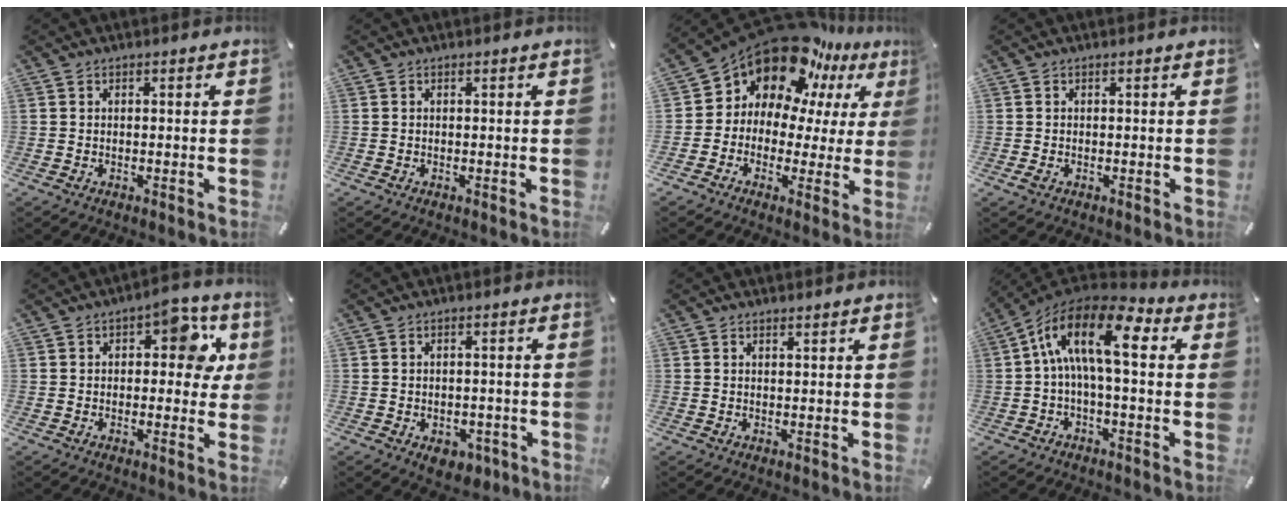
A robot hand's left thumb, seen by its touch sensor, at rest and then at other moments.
{"total": 0.0}
{"total": 16.7, "force": [11.8, 9.7, 6.8], "torque": [-0.140, -0.097, 0.208]}
{"total": 0.7, "force": [-0.3, 0.6, 0.3], "torque": [-0.004, 0.002, -0.006]}
{"total": 9.5, "force": [2.6, 5.3, 7.4], "torque": [-0.082, -0.006, 0.035]}
{"total": 4.7, "force": [-2.0, 3.3, 2.7], "torque": [-0.039, 0.005, -0.033]}
{"total": 0.8, "force": [0.7, 0.1, 0.3], "torque": [-0.006, -0.001, 0.013]}
{"total": 15.6, "force": [2.8, 6.3, 14.0], "torque": [-0.279, -0.007, 0.042]}